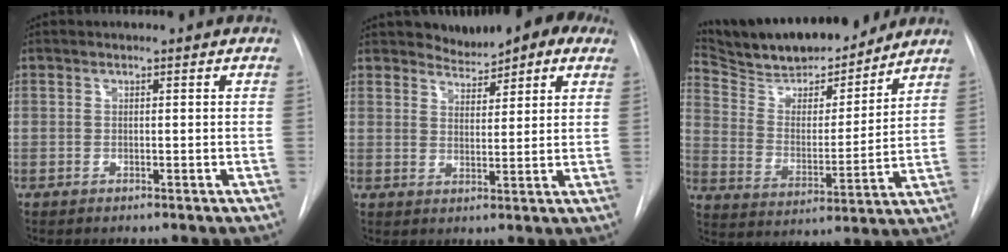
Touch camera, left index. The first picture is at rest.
{"total": 7.5, "force": [6.3, 3.0, 2.8], "torque": [-0.032, 0.004, 0.075]}
{"total": 18.1, "force": [16.1, 4.1, 7.2], "torque": [-0.125, -0.006, 0.268]}